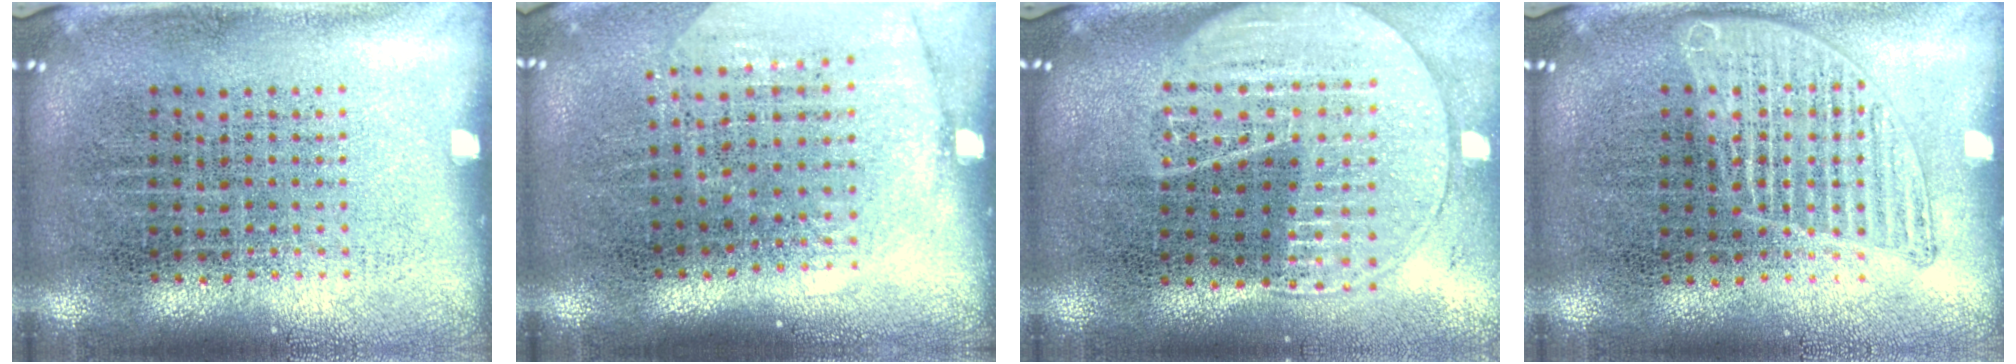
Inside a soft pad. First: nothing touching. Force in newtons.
{"total": 1.8, "press": 1.5, "slide": 0.9}
{"total": 2.0, "press": 1.8, "slide": 0.9}
{"total": 1.8, "press": 1.8, "slide": 0.2}